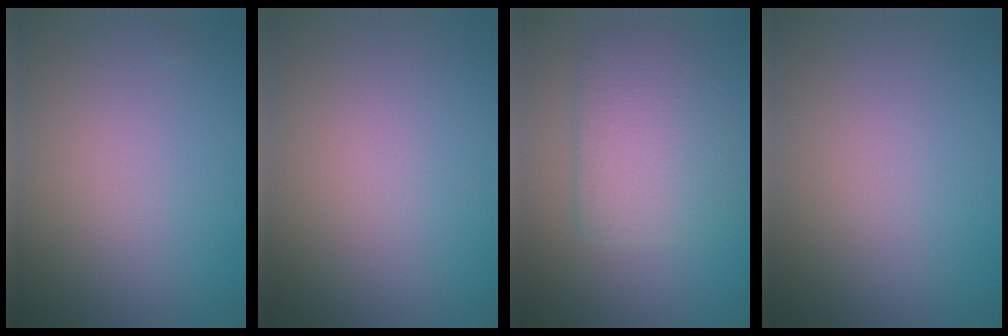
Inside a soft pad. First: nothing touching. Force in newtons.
{"total": 0.0}
{"total": 4.4, "press": 4.4, "slide": 0.4}
{"total": 0.0}